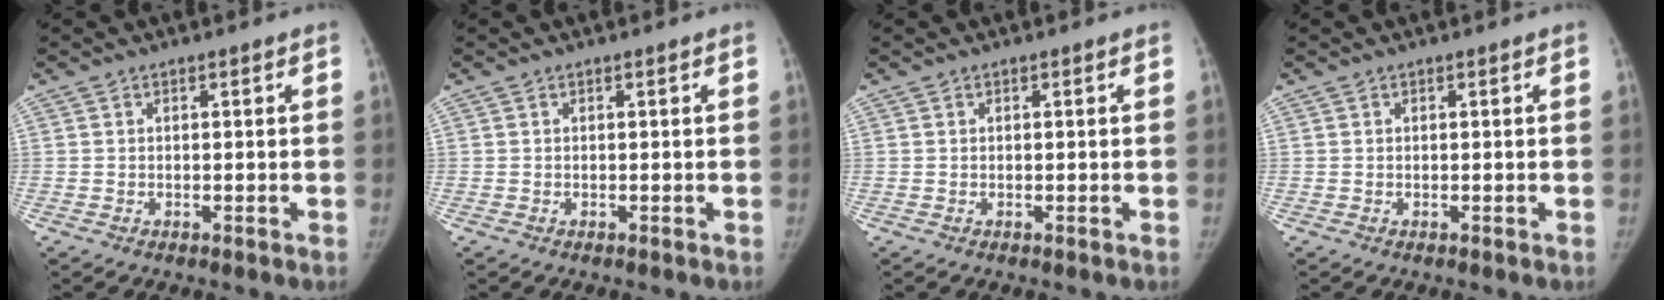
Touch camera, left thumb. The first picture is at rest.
{"total": 0.0}
{"total": 0.0}
{"total": 0.0}